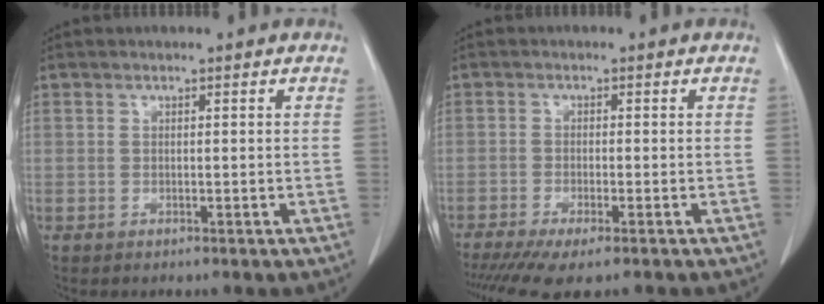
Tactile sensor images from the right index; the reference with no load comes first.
{"total": 7.9, "force": [-5.9, 1.1, 5.1], "torque": [-0.081, -0.017, -0.096]}